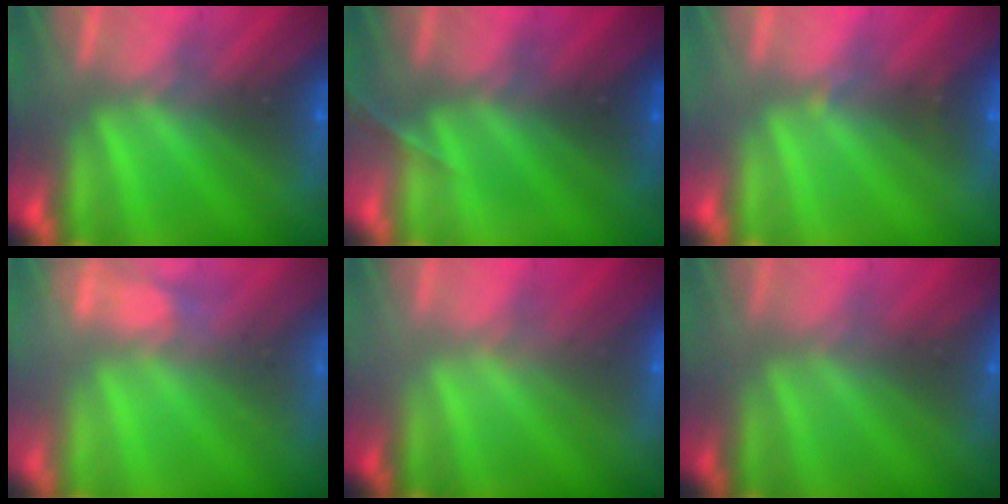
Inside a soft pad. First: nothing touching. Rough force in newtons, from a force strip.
{"total": 1.4}
{"total": 1.5}
{"total": 2.9}
{"total": 2.3}
{"total": 2.8}